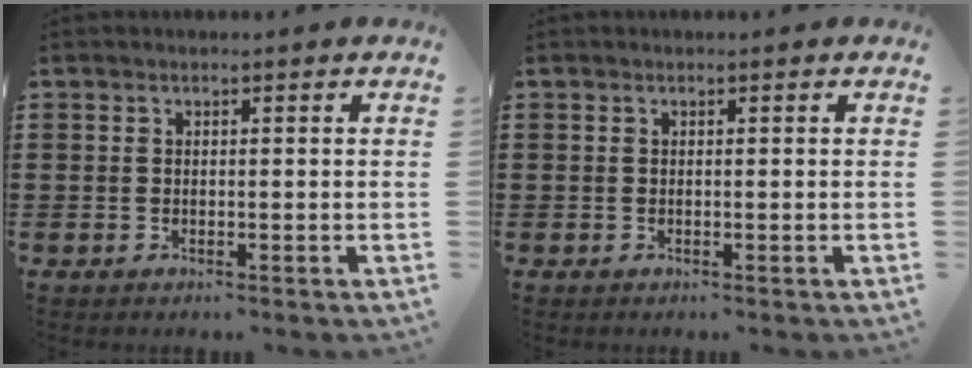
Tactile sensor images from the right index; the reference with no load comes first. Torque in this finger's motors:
{"motor_torque": [0.00, 0.00, 0.00, 0.00]}